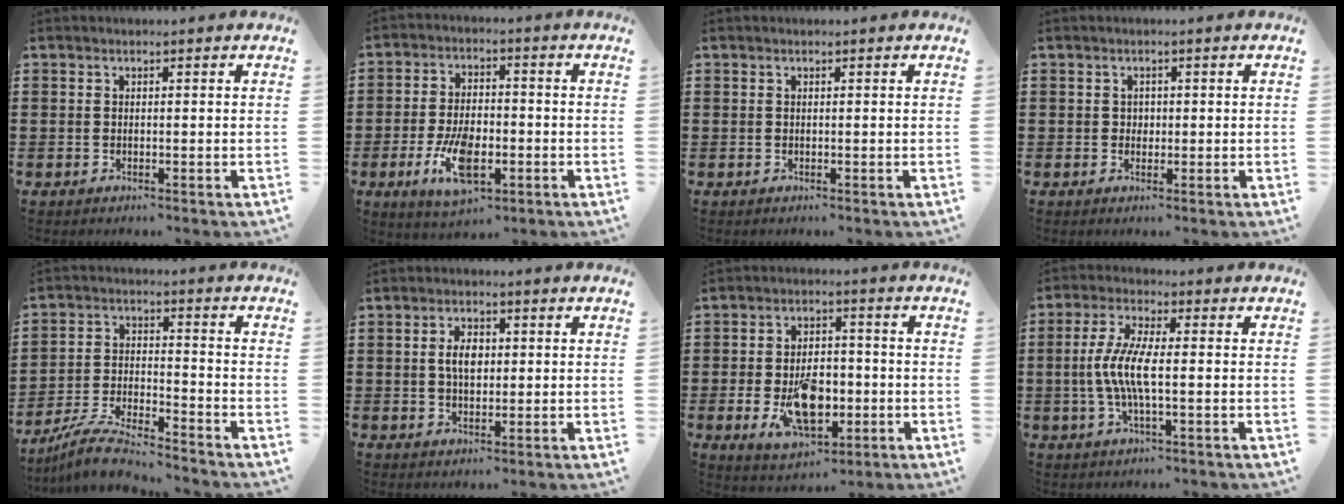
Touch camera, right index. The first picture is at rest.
{"total": 9.0, "force": [-3.1, 4.2, 7.4], "torque": [-0.151, -0.009, -0.057]}
{"total": 0.0}
{"total": 1.1, "force": [0.2, 1.1, 0.4], "torque": [-0.010, 0.006, 0.003]}
{"total": 7.3, "force": [-7.0, 0.5, 2.2], "torque": [-0.055, 0.005, -0.137]}
{"total": 4.0, "force": [0.4, 2.2, 3.3], "torque": [-0.059, 0.006, 0.003]}
{"total": 9.6, "force": [-2.5, 5.6, 7.4], "torque": [-0.134, 0.000, -0.044]}
{"total": 6.8, "force": [-1.0, 1.7, 6.5], "torque": [-0.150, -0.010, -0.028]}